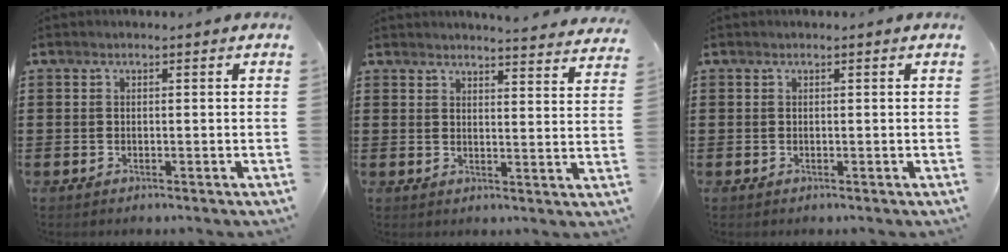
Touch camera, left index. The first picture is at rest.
{"total": 3.8, "force": [3.7, -0.4, 0.3], "torque": [-0.011, -0.024, 0.066]}
{"total": 0.0}